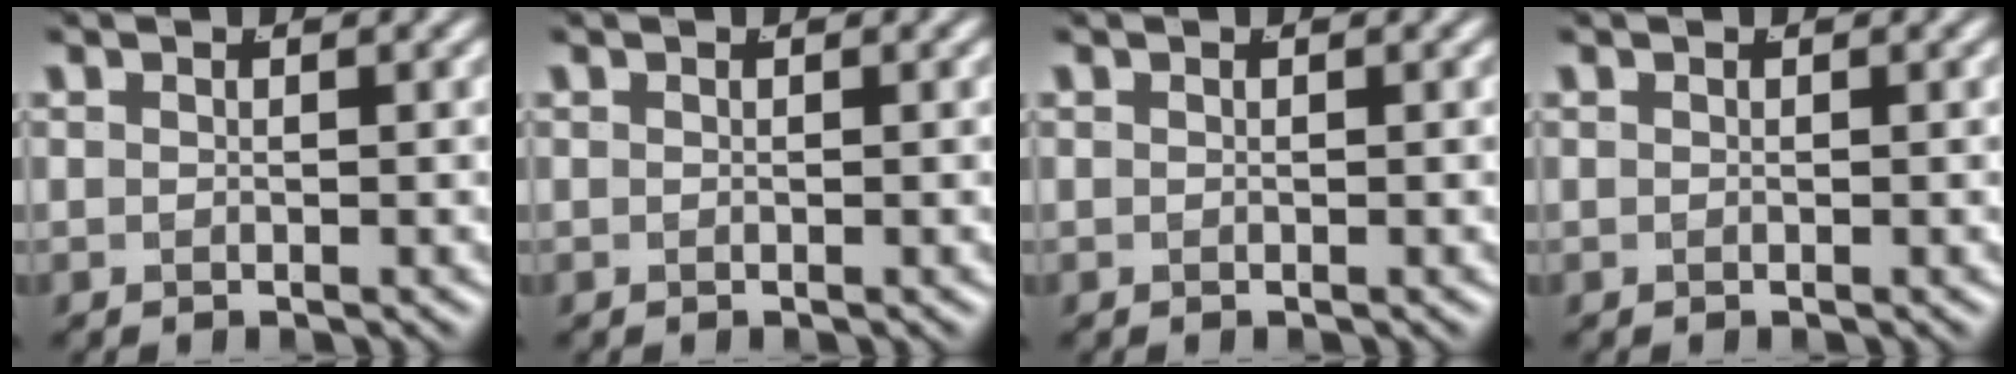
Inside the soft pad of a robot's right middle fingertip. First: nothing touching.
{"total": 0.0}
{"total": 0.0}
{"total": 0.0}